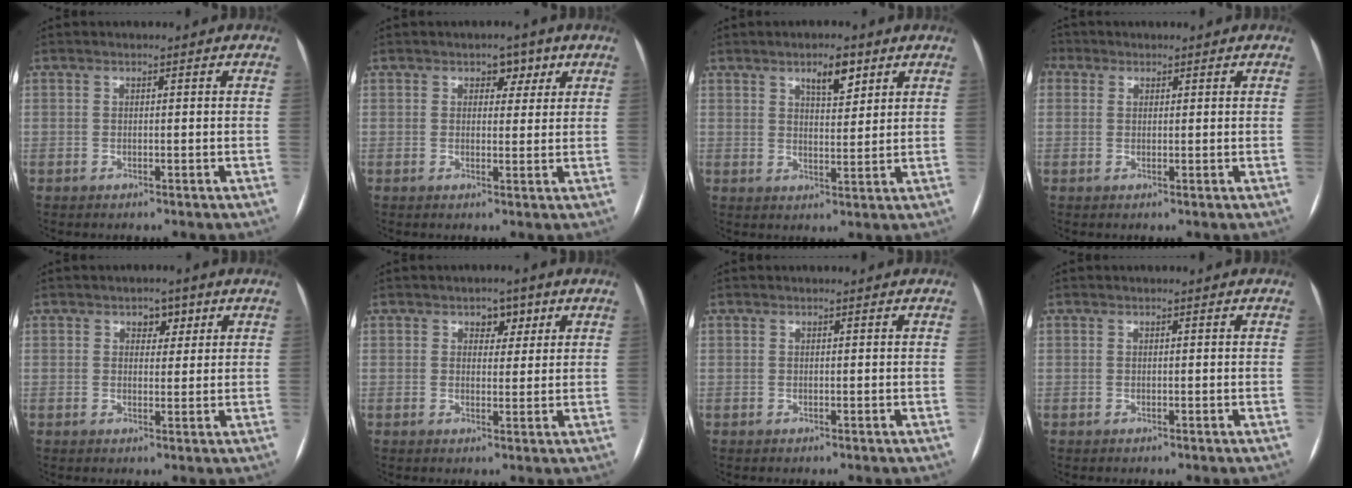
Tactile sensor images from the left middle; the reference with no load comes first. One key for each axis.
{"total": 3.0, "fx": 1.6, "fy": 2.0, "fz": 1.5, "tx": -0.010, "ty": 0.005, "tz": 0.019}
{"total": 4.9, "fx": 3.0, "fy": 1.6, "fz": 3.4, "tx": -0.055, "ty": 0.002, "tz": 0.049}
{"total": 3.4, "fx": 1.5, "fy": 2.8, "fz": 1.0, "tx": -0.023, "ty": 0.017, "tz": 0.027}
{"total": 2.7, "fx": 1.5, "fy": 1.8, "fz": 1.4, "tx": -0.012, "ty": 0.004, "tz": 0.020}
{"total": 3.0, "fx": 1.7, "fy": 2.0, "fz": 1.5, "tx": -0.012, "ty": 0.004, "tz": 0.022}
{"total": 0.9, "fx": 0.8, "fy": 0.0, "fz": 0.2, "tx": -0.010, "ty": 0.008, "tz": 0.014}
{"total": 0.0}